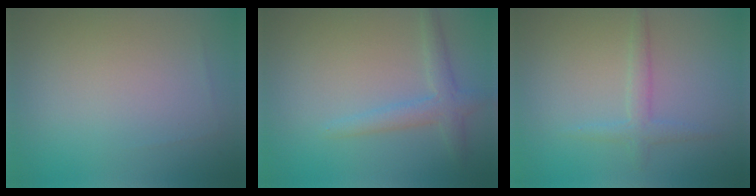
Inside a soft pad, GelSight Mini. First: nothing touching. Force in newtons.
{"total": 2.5, "press": 2.5, "slide": 0.1}
{"total": 1.8, "press": 1.8, "slide": 0.1}